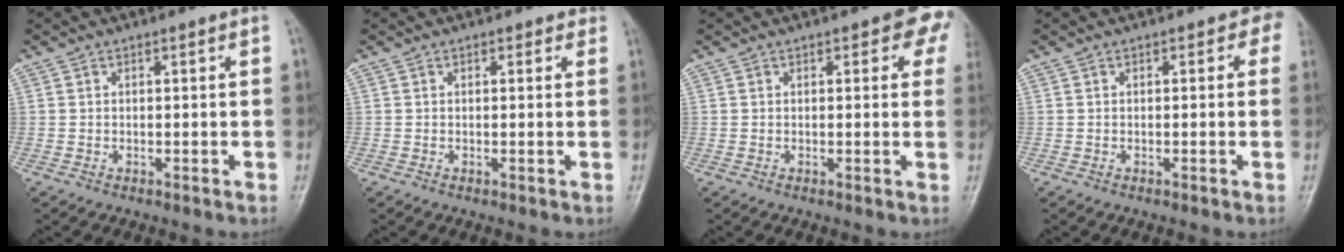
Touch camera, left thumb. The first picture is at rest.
{"total": 0.9, "force": [0.6, 0.7, 0.3], "torque": [0.018, -0.001, 0.003]}
{"total": 5.3, "force": [2.3, 2.4, 4.1], "torque": [-0.005, 0.000, 0.018]}
{"total": 1.8, "force": [0.3, 1.3, 1.2], "torque": [0.019, 0.007, -0.007]}